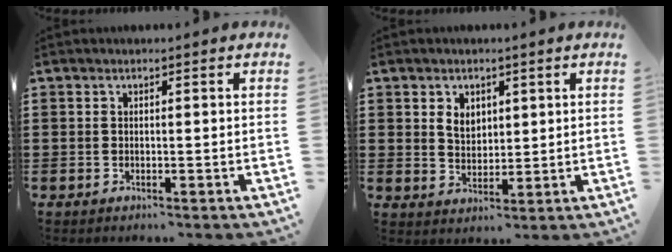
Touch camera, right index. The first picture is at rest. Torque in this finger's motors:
{"motor_torque": [0.02, 0.02, 0.08, 0.07]}